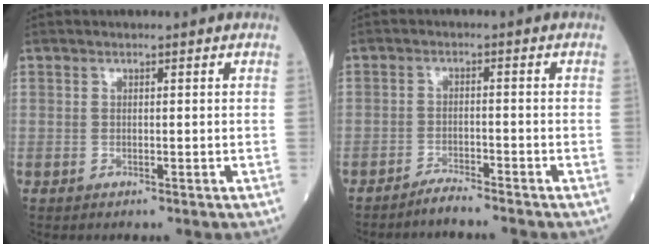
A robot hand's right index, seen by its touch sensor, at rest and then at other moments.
{"total": 3.1, "force": [-3.0, -0.3, 0.7], "torque": [-0.011, -0.010, -0.052]}